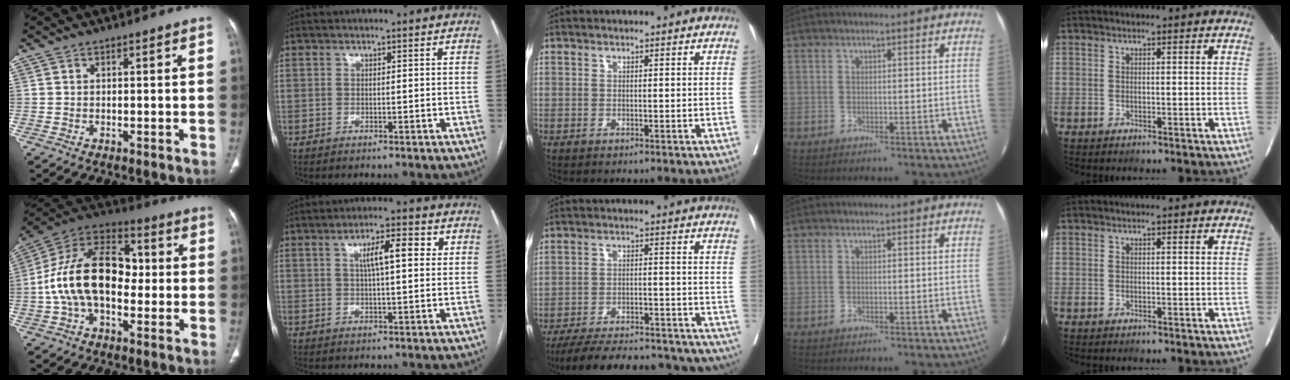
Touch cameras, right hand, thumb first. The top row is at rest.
{"thumb": {"total": 18.4, "force": [-1.3, 11.4, 14.4], "torque": [-0.248, 0.046, -0.030]}, "index": {"total": 6.6, "force": [1.9, 1.4, 6.1], "torque": [-0.104, 0.016, 0.032]}, "middle": {"total": 24.2, "force": [-21.8, 5.5, 9.2], "torque": [-0.130, -0.012, -0.289]}}